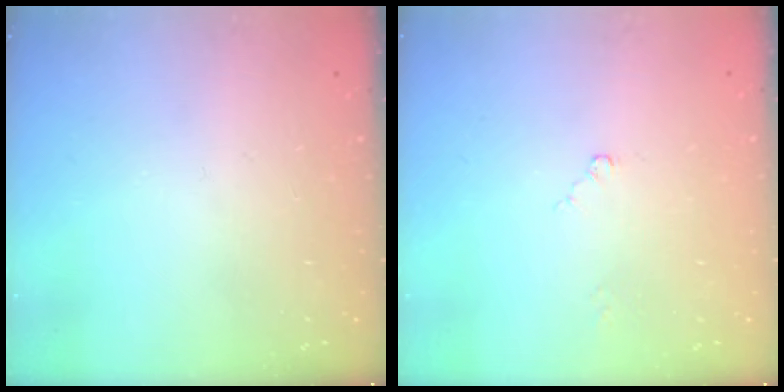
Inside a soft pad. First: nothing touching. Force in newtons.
{"total": 2.0, "press": 2.0, "slide": 0.3}